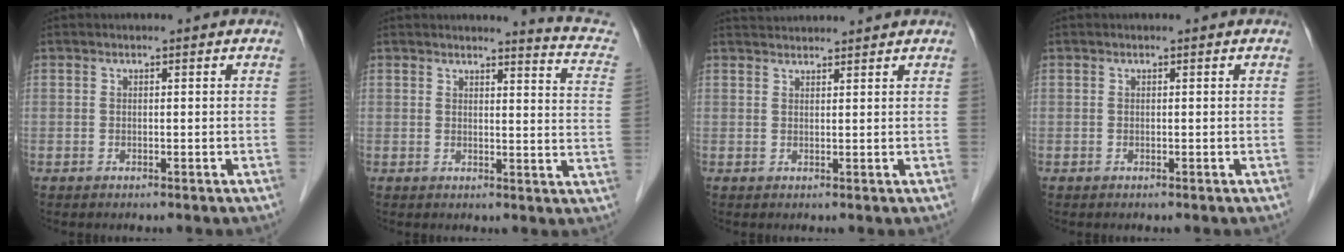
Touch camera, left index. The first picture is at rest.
{"total": 7.7, "force": [7.2, 0.0, 2.6], "torque": [-0.033, -0.046, 0.056]}
{"total": 4.6, "force": [4.5, -0.3, 0.7], "torque": [-0.014, 0.033, 0.072]}
{"total": 0.0}